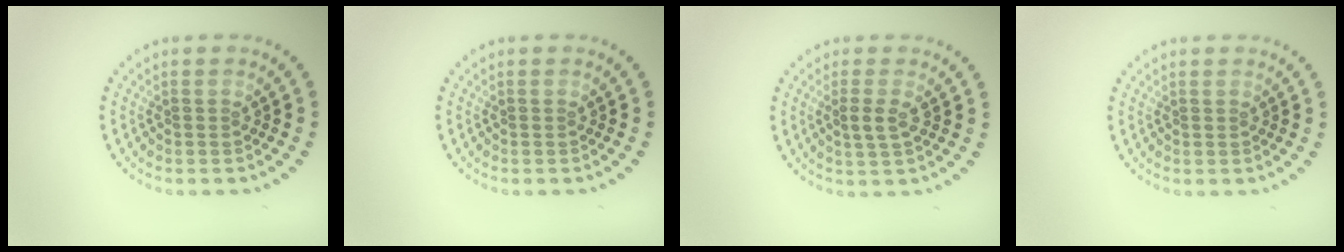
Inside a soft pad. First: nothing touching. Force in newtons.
{"total": 0.0}
{"total": 1.8, "press": 1.7, "slide": 0.5}
{"total": 0.0}